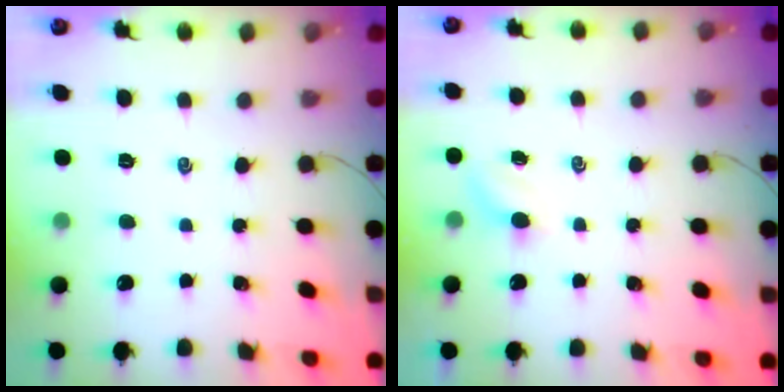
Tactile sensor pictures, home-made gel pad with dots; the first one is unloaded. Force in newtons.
{"total": 2.2, "press": 2.1, "slide": 0.8}